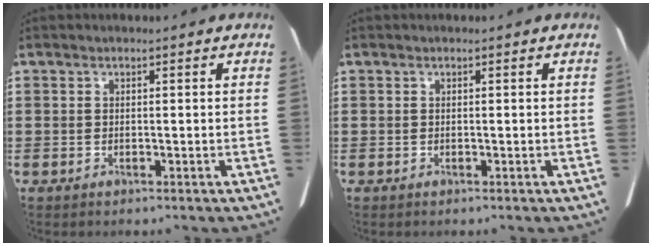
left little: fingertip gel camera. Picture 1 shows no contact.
{"total": 0.0}